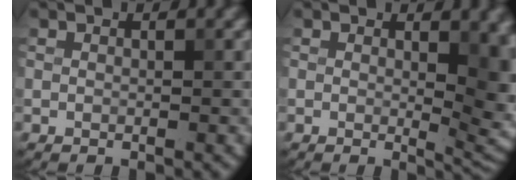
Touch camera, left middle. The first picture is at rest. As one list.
[{"total": 7.2, "force": [0.7, 3.1, 6.4], "torque": [-0.059, -0.009, 0.016]}]